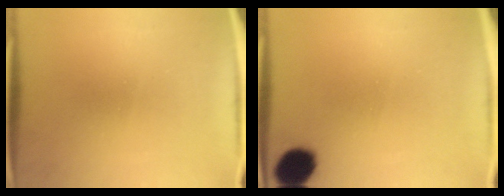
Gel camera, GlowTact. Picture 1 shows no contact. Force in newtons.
{"total": 9.2}